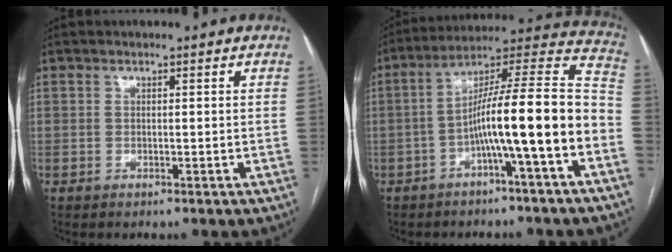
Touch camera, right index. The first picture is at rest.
{"total": 16.2, "force": [-5.0, -0.2, 15.4], "torque": [-0.238, 0.036, -0.082]}